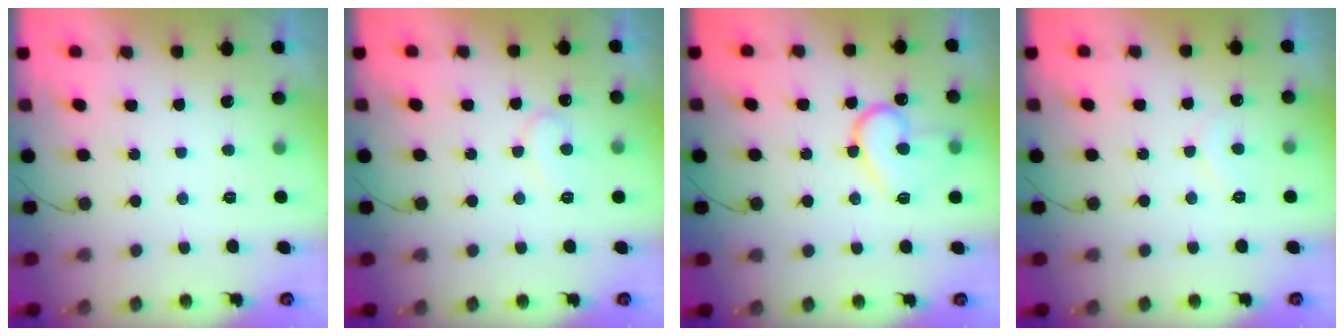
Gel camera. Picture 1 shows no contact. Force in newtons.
{"total": 7.5, "press": 7.5, "slide": 0.4}
{"total": 14.5, "press": 14.5, "slide": 1.3}
{"total": 4.8, "press": 4.8, "slide": 0.5}